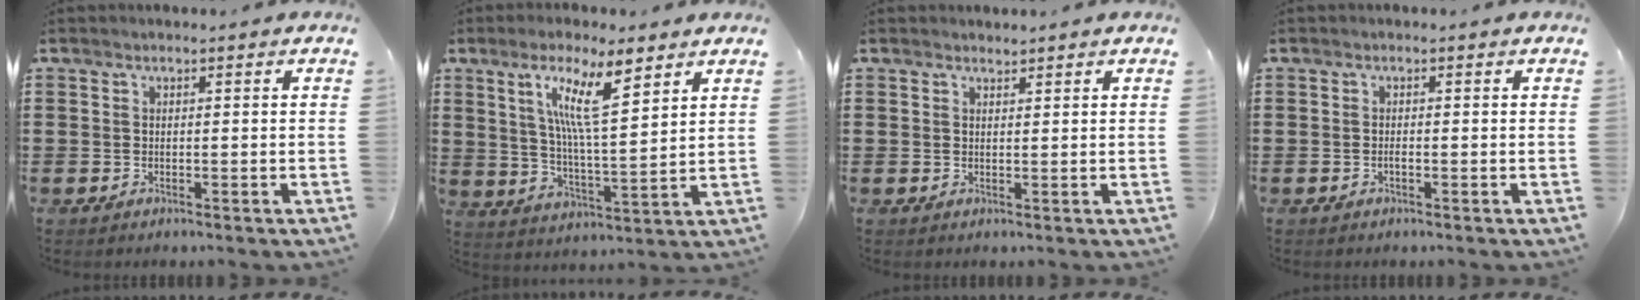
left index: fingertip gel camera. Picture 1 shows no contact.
{"total": 10.3, "force": [6.1, 2.0, 8.1], "torque": [-0.165, -0.014, 0.103]}
{"total": 1.2, "force": [1.1, 0.2, -0.1], "torque": [-0.001, 0.000, 0.023]}
{"total": 0.7, "force": [-0.3, 0.1, 0.6], "torque": [-0.012, -0.003, -0.004]}